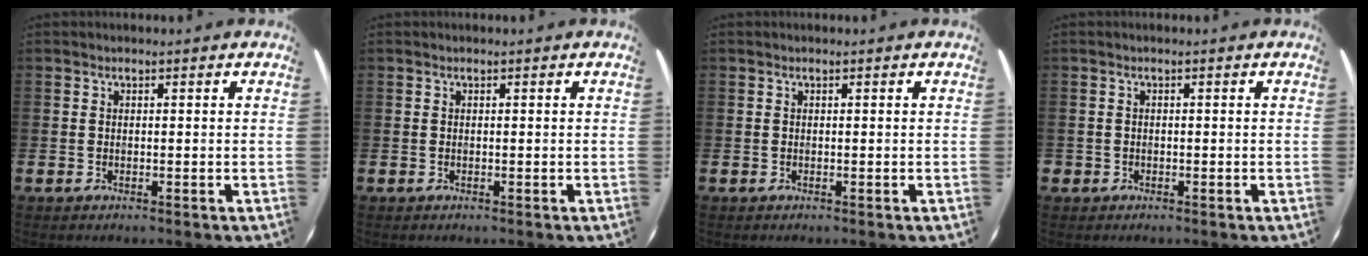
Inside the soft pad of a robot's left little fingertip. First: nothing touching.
{"total": 0.0}
{"total": 0.0}
{"total": 0.7, "force": [-0.3, 0.6, 0.1], "torque": [-0.003, 0.006, -0.008]}